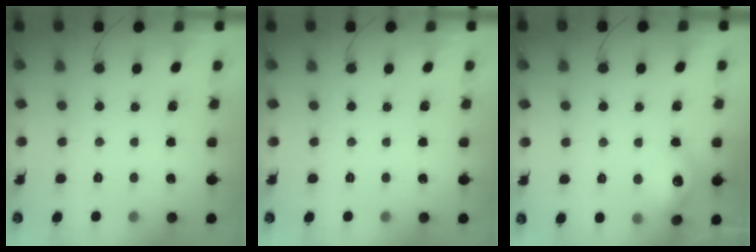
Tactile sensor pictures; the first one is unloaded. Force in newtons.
{"total": 0.0}
{"total": 11.8, "press": 11.8, "slide": 0.6}